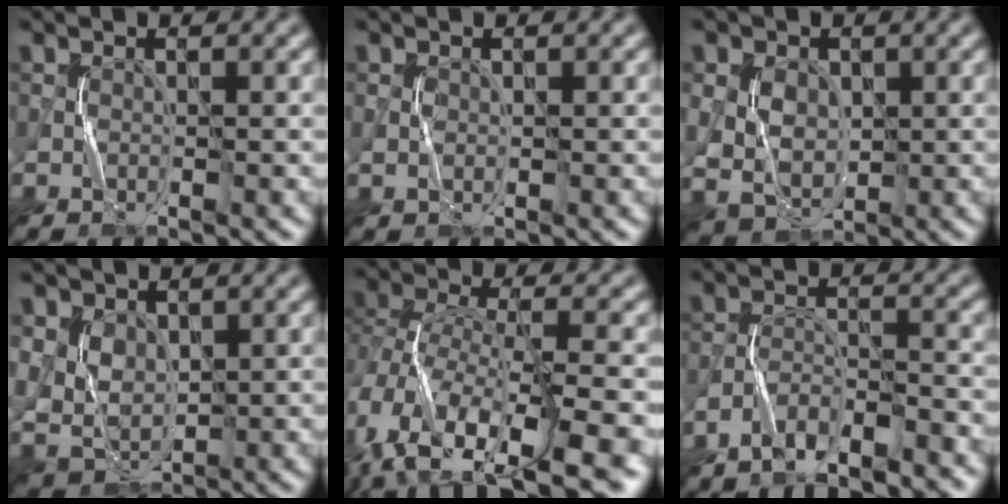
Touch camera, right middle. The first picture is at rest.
{"total": 0.0}
{"total": 3.9, "force": [0.7, 3.0, 2.3], "torque": [-0.044, 0.002, 0.013]}
{"total": 3.6, "force": [1.2, 2.8, 1.9], "torque": [-0.046, -0.009, 0.031]}
{"total": 13.1, "force": [-8.3, 5.9, 8.3], "torque": [-0.182, -0.017, -0.101]}
{"total": 4.0, "force": [-3.6, 0.5, 1.6], "torque": [-0.034, 0.004, -0.069]}